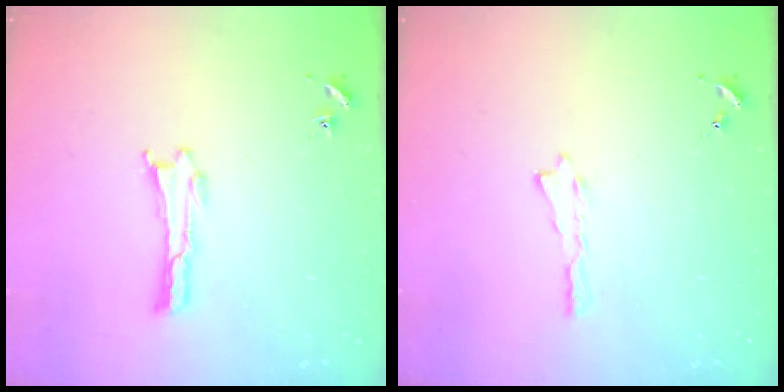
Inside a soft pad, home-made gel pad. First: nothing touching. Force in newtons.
{"total": 0.0}